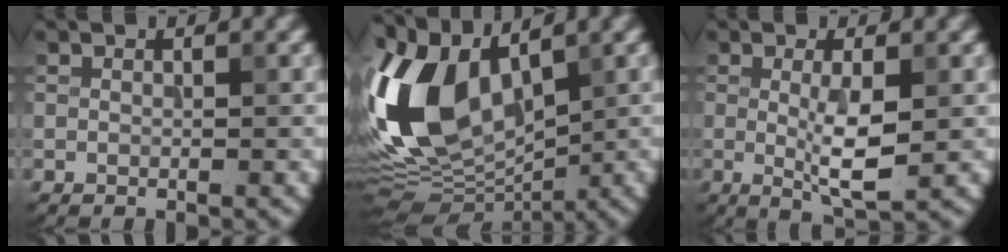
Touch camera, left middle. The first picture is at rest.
{"total": 13.4, "force": [2.4, 7.7, 10.7], "torque": [-0.236, 0.013, 0.026]}
{"total": 4.1, "force": [-0.1, 0.8, 4.0], "torque": [-0.072, -0.008, 0.002]}